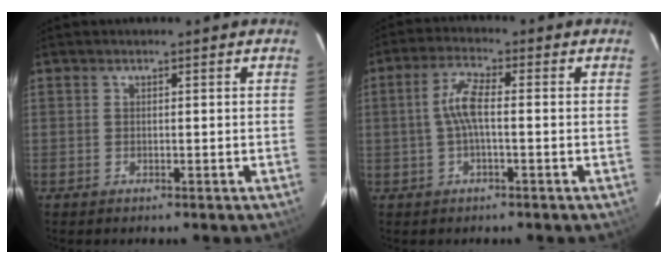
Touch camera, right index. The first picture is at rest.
{"total": 5.2, "force": [-0.4, 1.2, 5.1], "torque": [-0.109, 0.011, -0.008]}